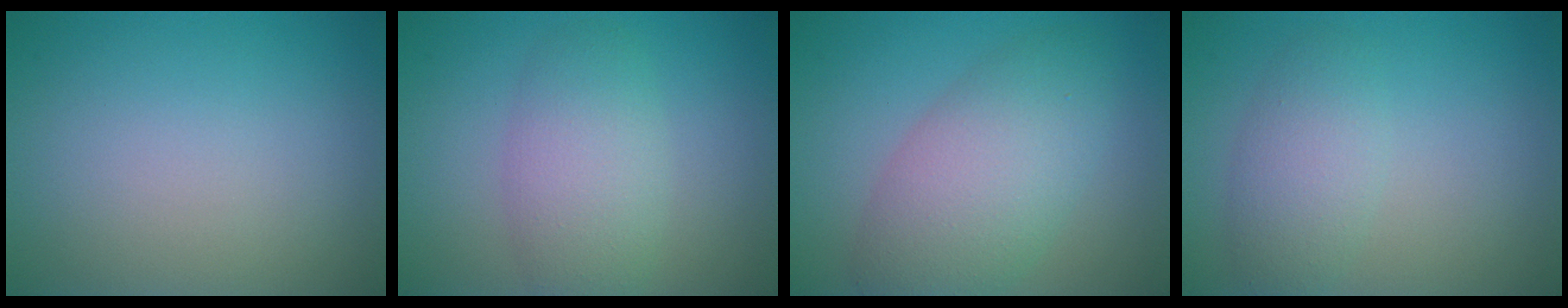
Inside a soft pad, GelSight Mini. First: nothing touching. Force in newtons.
{"total": 4.5, "press": 4.5, "slide": 0.3}
{"total": 6.5, "press": 6.5, "slide": 0.3}
{"total": 3.1, "press": 3.1, "slide": 0.1}